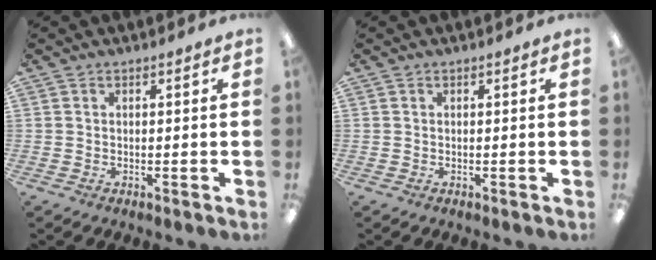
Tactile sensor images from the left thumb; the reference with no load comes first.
{"total": 0.0}